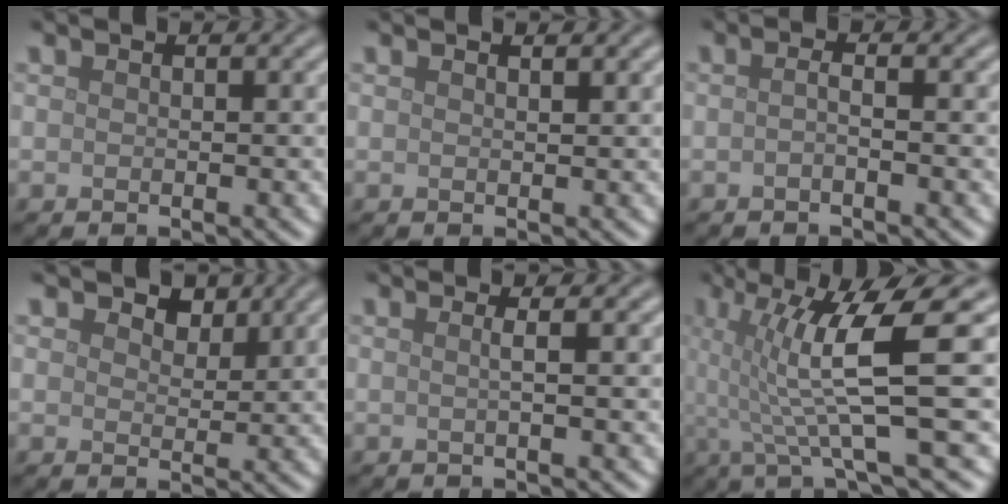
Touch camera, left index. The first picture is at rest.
{"total": 0.7, "force": [0.6, 0.1, 0.3], "torque": [-0.003, 0.000, 0.012]}
{"total": 1.2, "force": [-0.3, 0.3, 1.1], "torque": [-0.017, -0.002, -0.010]}
{"total": 2.6, "force": [1.8, 1.5, 1.2], "torque": [-0.021, -0.003, 0.020]}
{"total": 1.6, "force": [0.2, 0.6, 1.5], "torque": [-0.017, 0.001, -0.013]}
{"total": 8.3, "force": [0.7, 1.2, 8.1], "torque": [-0.137, 0.002, 0.011]}